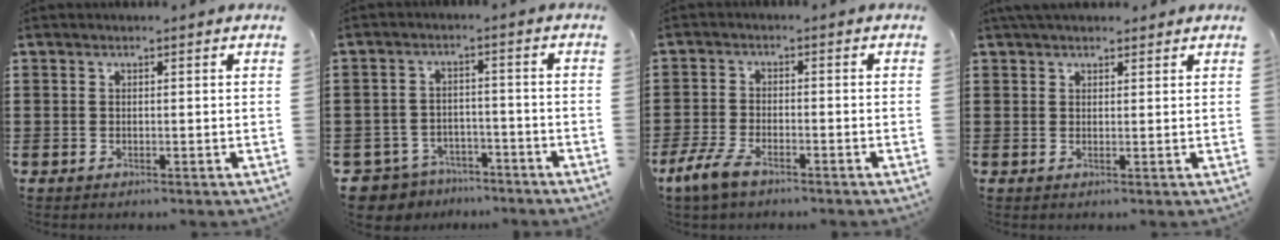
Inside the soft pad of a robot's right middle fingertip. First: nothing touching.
{"total": 4.5, "force": [-4.3, 1.1, 0.1], "torque": [-0.032, -0.005, -0.096]}
{"total": 5.2, "force": [-3.4, 1.9, 3.4], "torque": [-0.092, -0.009, -0.070]}
{"total": 2.1, "force": [1.9, 0.5, 0.6], "torque": [-0.015, 0.006, 0.037]}